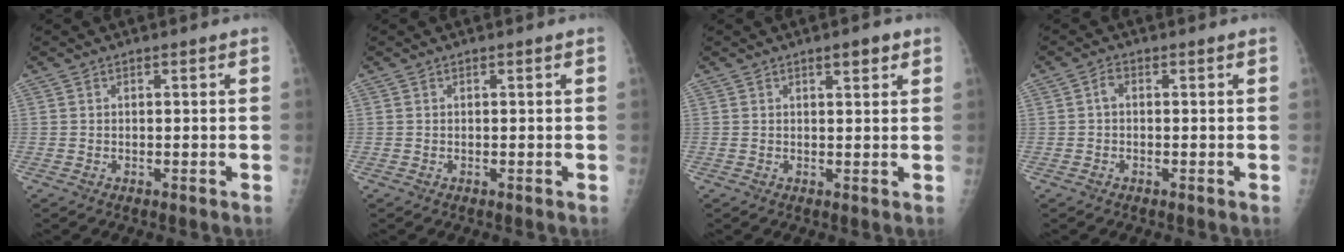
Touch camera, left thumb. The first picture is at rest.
{"total": 0.0}
{"total": 2.5, "force": [1.8, 0.7, 1.7], "torque": [-0.014, -0.006, 0.023]}
{"total": 1.5, "force": [0.0, 1.0, 1.1], "torque": [-0.014, 0.005, -0.005]}